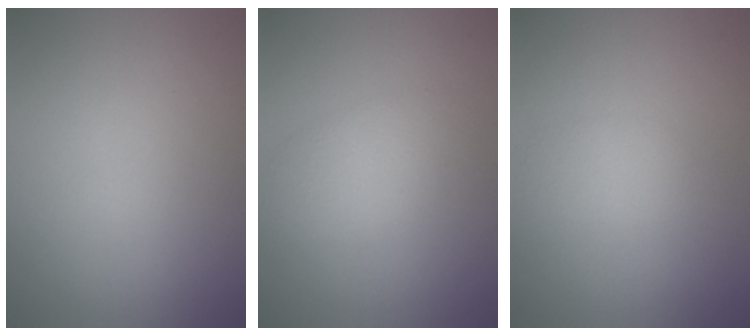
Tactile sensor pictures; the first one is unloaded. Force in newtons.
{"total": 2.7, "press": 2.7, "slide": 0.0}
{"total": 1.5, "press": 1.5, "slide": 0.0}